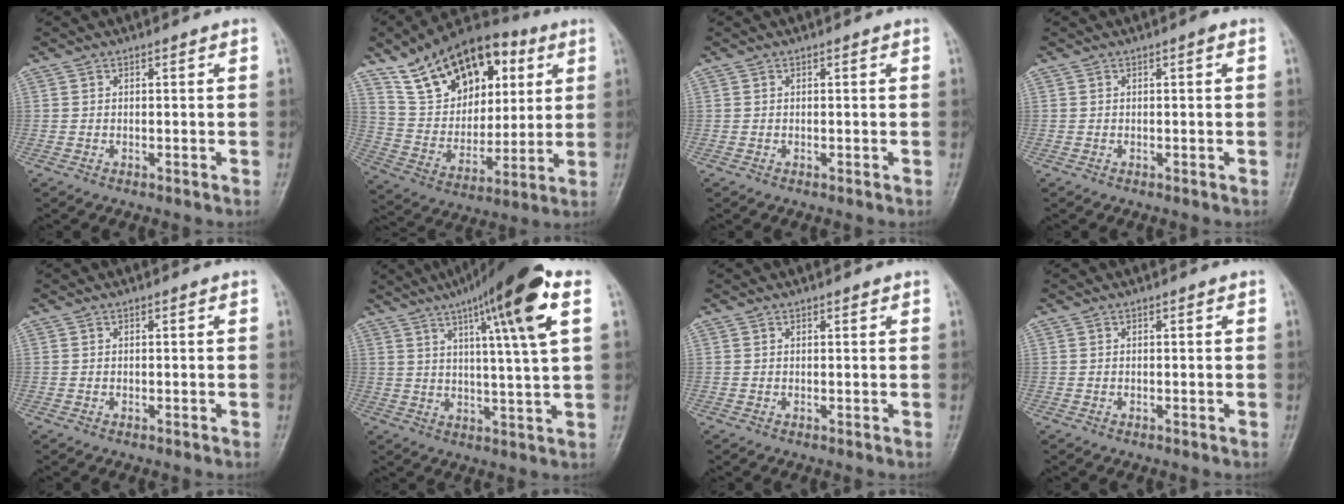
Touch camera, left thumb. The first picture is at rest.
{"total": 22.7, "force": [10.7, 13.9, 14.3], "torque": [-0.185, -0.020, 0.185]}
{"total": 0.0}
{"total": 0.7, "force": [0.2, 0.1, 0.6], "torque": [-0.012, 0.002, 0.000]}
{"total": 0.0}
{"total": 17.2, "force": [7.9, 1.7, 15.2], "torque": [-0.233, -0.011, 0.117]}
{"total": 0.7, "force": [0.6, 0.3, 0.3], "torque": [-0.003, -0.003, 0.007]}
{"total": 0.0}